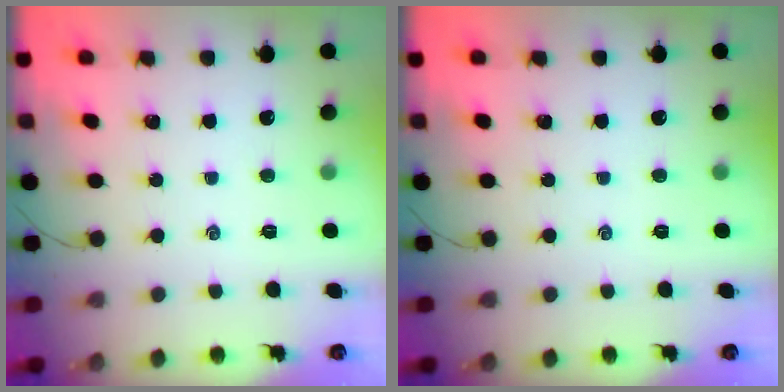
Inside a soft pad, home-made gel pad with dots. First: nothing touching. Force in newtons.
{"total": 0.0}